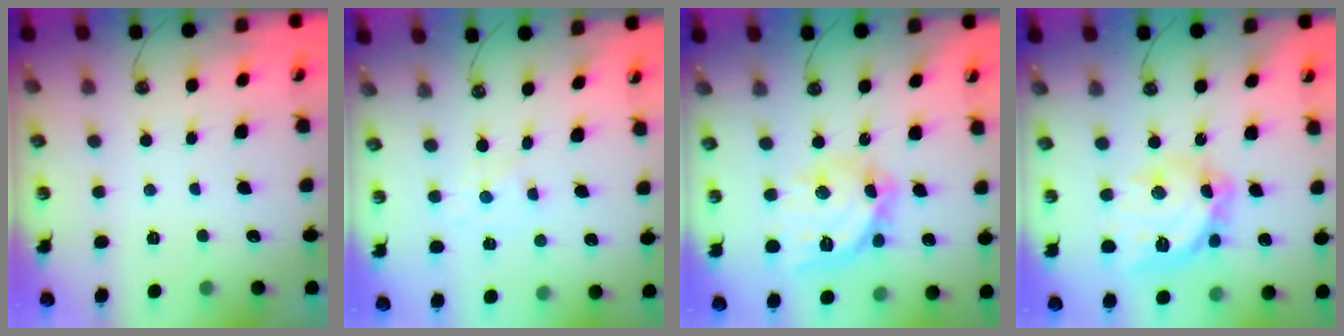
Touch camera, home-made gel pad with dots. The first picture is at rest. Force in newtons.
{"total": 2.2, "press": 2.1, "slide": 0.4}
{"total": 16.1, "press": 16.1, "slide": 1.5}
{"total": 17.4, "press": 17.3, "slide": 1.5}